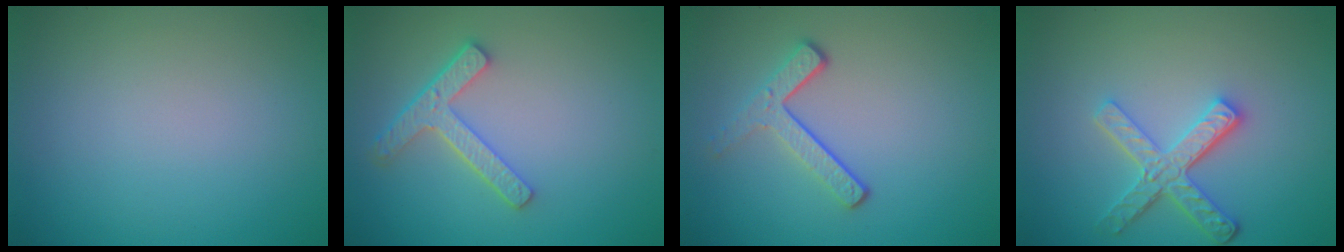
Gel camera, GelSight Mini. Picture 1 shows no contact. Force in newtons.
{"total": 3.8, "press": 2.9, "slide": 2.4}
{"total": 3.0, "press": 2.2, "slide": 2.0}
{"total": 3.9, "press": 3.2, "slide": 2.2}